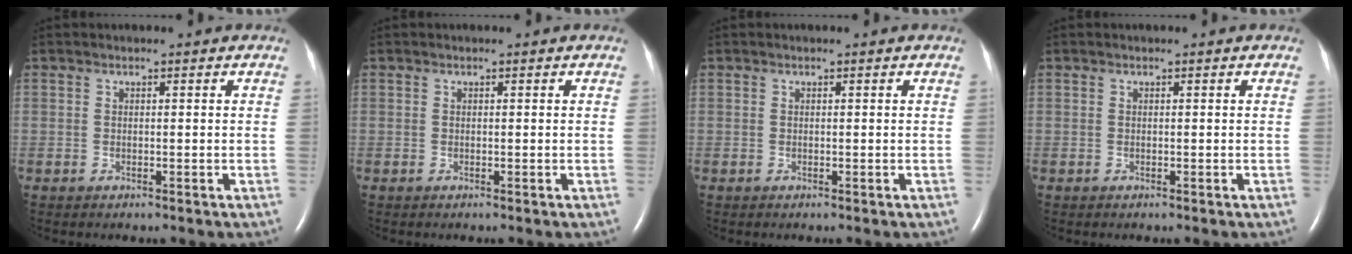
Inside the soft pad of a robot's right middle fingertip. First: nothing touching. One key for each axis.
{"total": 0.0}
{"total": 0.0}
{"total": 0.0}